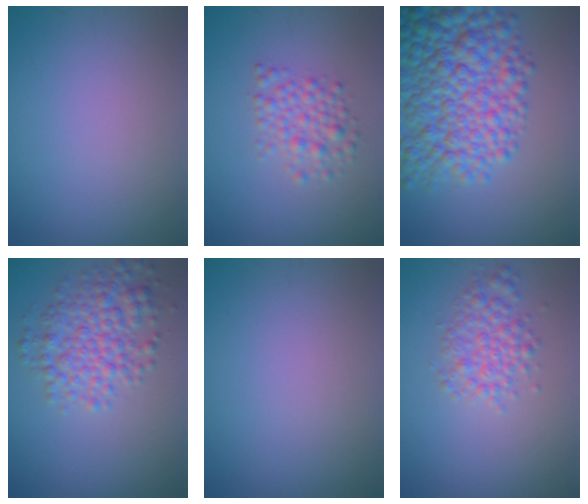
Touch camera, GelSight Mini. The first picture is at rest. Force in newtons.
{"total": 2.7, "press": 2.7, "slide": 0.1}
{"total": 10.5, "press": 10.5, "slide": 0.3}
{"total": 4.8, "press": 4.8, "slide": 0.1}
{"total": 0.0}
{"total": 3.0, "press": 3.0, "slide": 0.1}